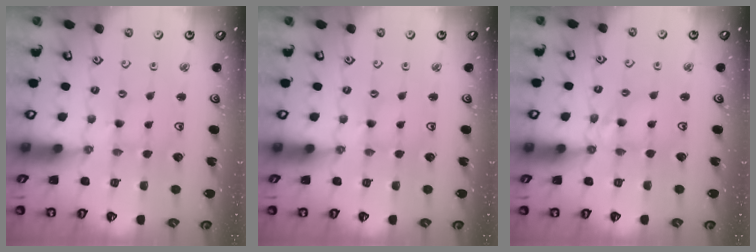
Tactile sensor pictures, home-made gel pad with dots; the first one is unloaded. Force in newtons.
{"total": 0.0}
{"total": 6.8, "press": 6.8, "slide": 0.6}